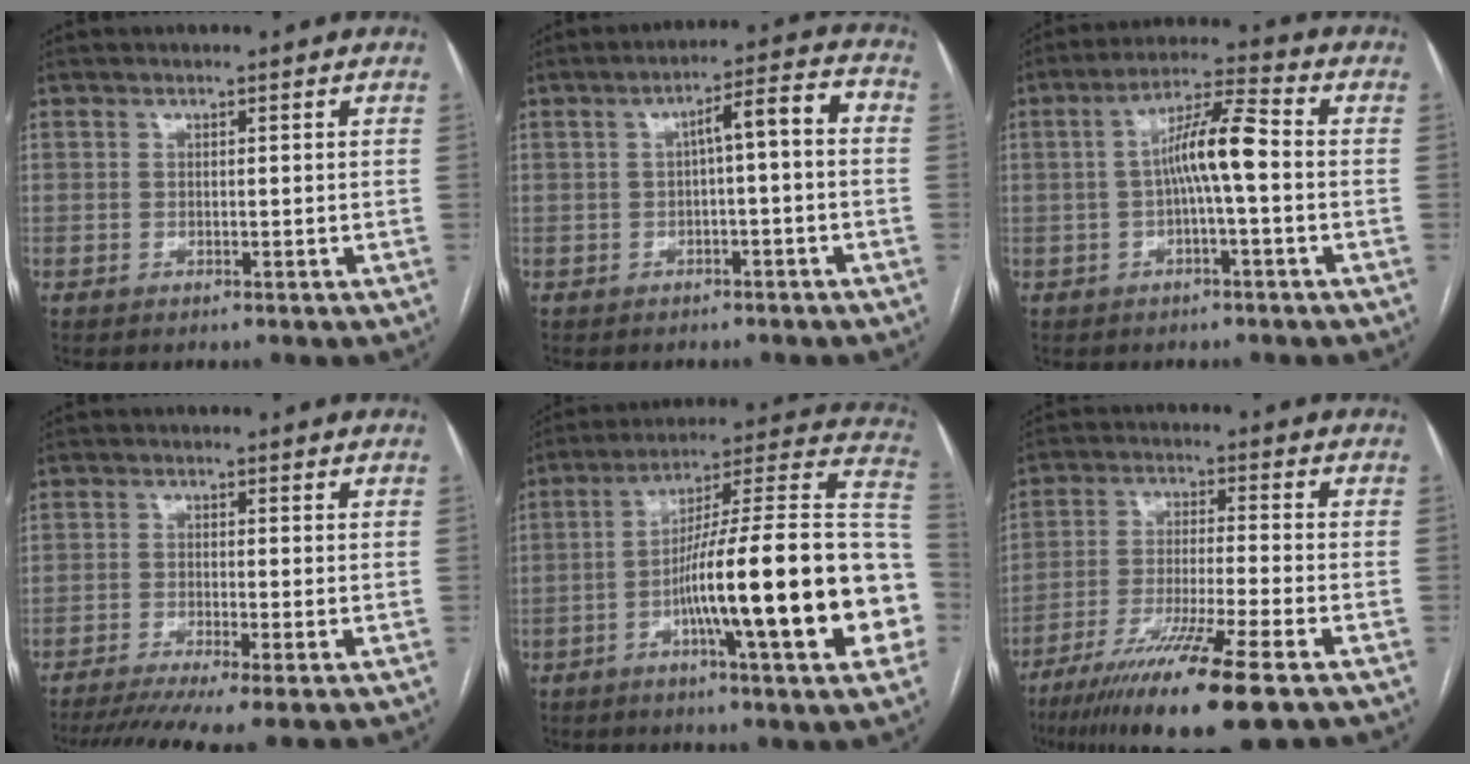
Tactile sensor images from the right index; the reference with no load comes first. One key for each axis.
{"total": 6.1, "fx": -0.2, "fy": 1.1, "fz": 6.0, "tx": -0.088, "ty": 0.034, "tz": -0.002}
{"total": 7.8, "fx": -0.5, "fy": 0.7, "fz": 7.8, "tx": -0.141, "ty": 0.023, "tz": -0.011}
{"total": 8.8, "fx": -6.3, "fy": 0.4, "fz": 6.1, "tx": -0.099, "ty": -0.011, "tz": -0.102}
{"total": 26.8, "fx": -6.0, "fy": 2.4, "fz": 26.0, "tx": -0.297, "ty": 0.017, "tz": -0.096}
{"total": 15.0, "fx": -9.8, "fy": -0.5, "fz": 11.4, "tx": -0.205, "ty": -0.043, "tz": -0.168}